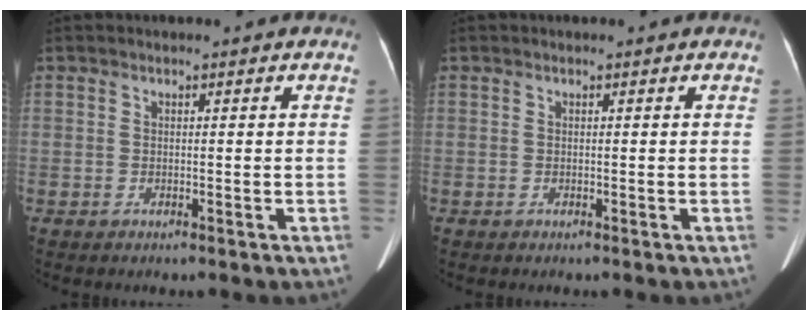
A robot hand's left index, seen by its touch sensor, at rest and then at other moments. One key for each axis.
{"total": 0.0}